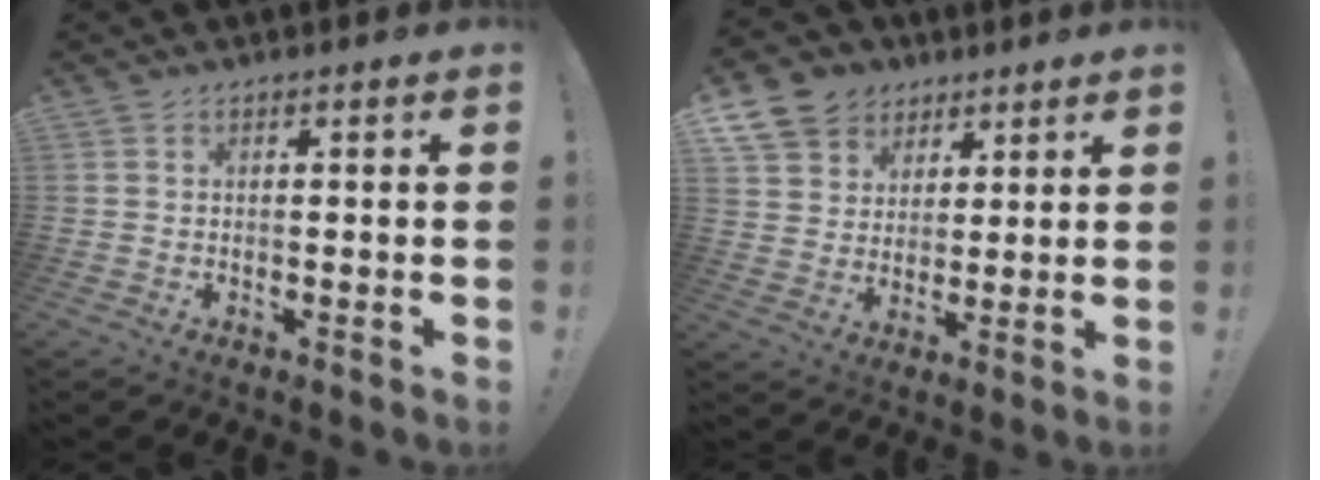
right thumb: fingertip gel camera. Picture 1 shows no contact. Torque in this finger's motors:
{"motor_torque": [1.45, 1.48, 0.38, 0.30, 0.03]}